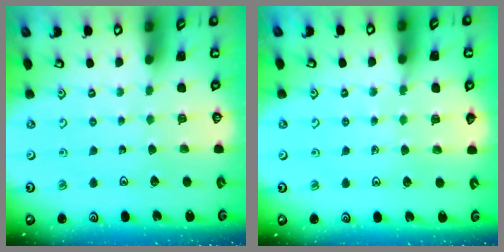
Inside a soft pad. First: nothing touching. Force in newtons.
{"total": 5.9, "press": 5.8, "slide": 1.1}